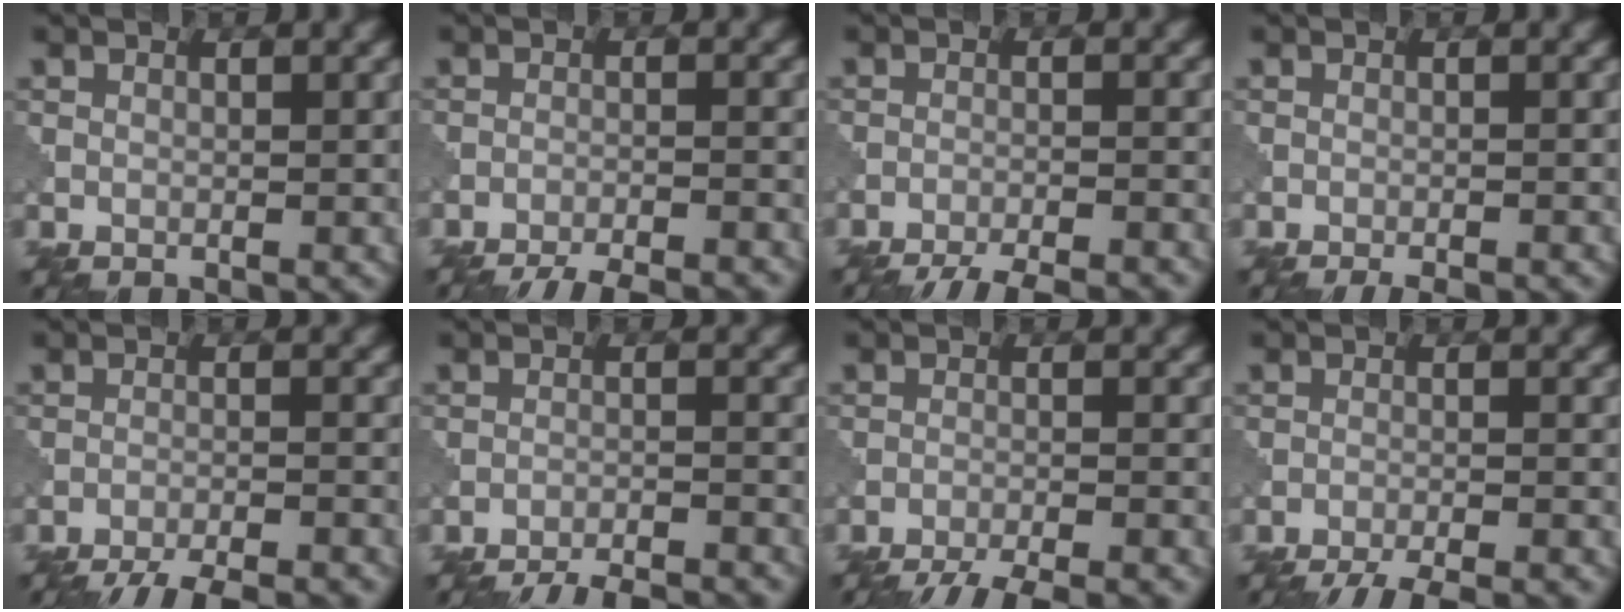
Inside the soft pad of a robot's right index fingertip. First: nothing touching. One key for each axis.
{"total": 8.8, "fx": -8.3, "fy": 1.6, "fz": 2.5, "tx": -0.029, "ty": -0.001, "tz": -0.116}
{"total": 8.5, "fx": -7.9, "fy": 1.5, "fz": 2.8, "tx": -0.035, "ty": -0.004, "tz": -0.113}
{"total": 2.5, "fx": -2.1, "fy": 0.4, "fz": 1.2, "tx": -0.018, "ty": 0.003, "tz": -0.033}
{"total": 9.1, "fx": -8.4, "fy": 1.6, "fz": 3.0, "tx": -0.039, "ty": -0.007, "tz": -0.120}
{"total": 9.6, "fx": -9.2, "fy": 1.8, "fz": 2.3, "tx": -0.024, "ty": 0.002, "tz": -0.124}
{"total": 8.2, "fx": -7.5, "fy": 1.3, "fz": 3.0, "tx": -0.042, "ty": -0.009, "tz": -0.111}
{"total": 7.4, "fx": -6.8, "fy": 1.2, "fz": 2.7, "tx": -0.035, "ty": -0.005, "tz": -0.100}